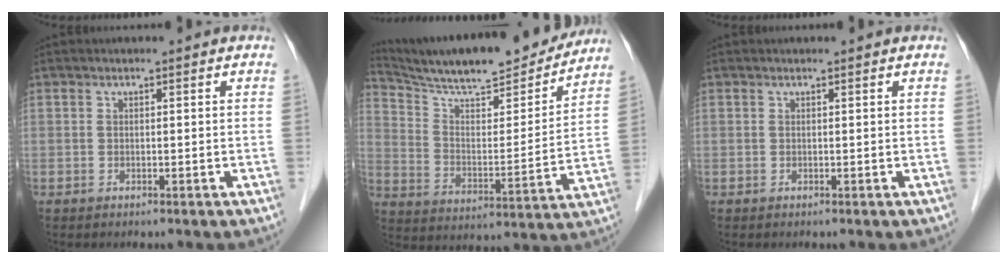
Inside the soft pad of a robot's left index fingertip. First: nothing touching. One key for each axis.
{"total": 21.9, "fx": 20.0, "fy": 2.6, "fz": 8.5, "tx": -0.146, "ty": -0.020, "tz": 0.299}
{"total": 0.0}